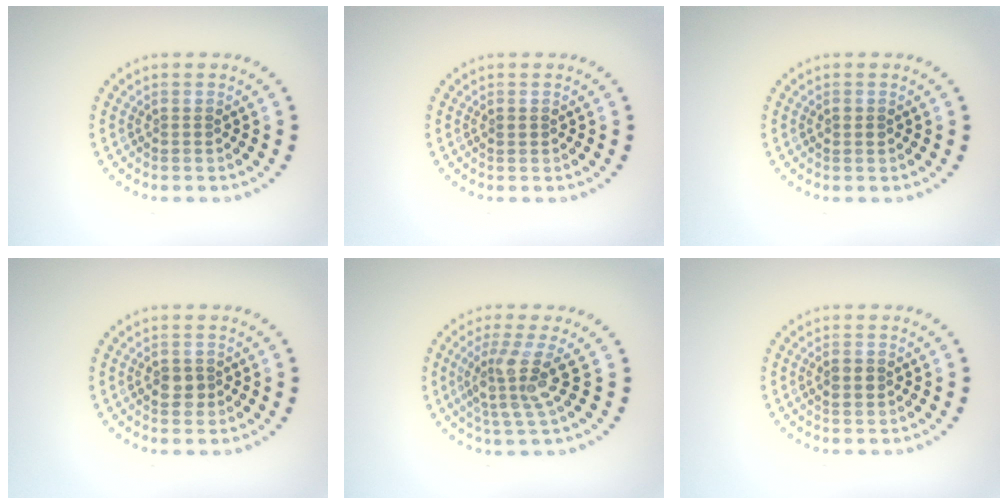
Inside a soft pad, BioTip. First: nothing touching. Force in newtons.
{"total": 0.7, "press": 0.7, "slide": 0.1}
{"total": 1.0, "press": 1.0, "slide": 0.1}
{"total": 1.8, "press": 1.8, "slide": 0.4}
{"total": 3.8, "press": 2.9, "slide": 2.6}
{"total": 1.2, "press": 1.2, "slide": 0.1}